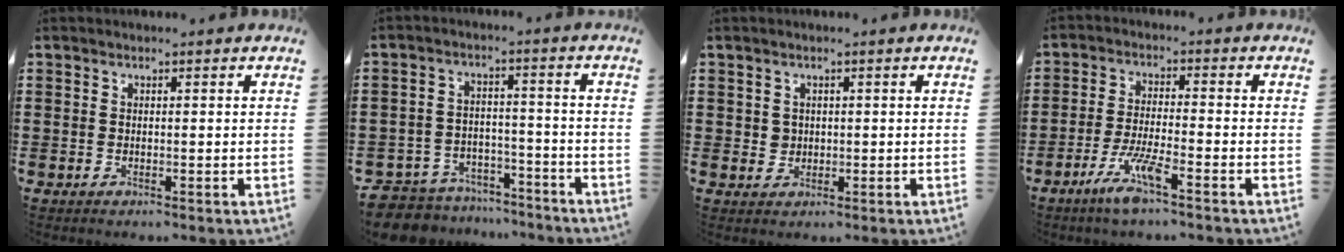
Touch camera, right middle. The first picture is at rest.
{"total": 6.7, "force": [-6.6, 1.3, 0.2], "torque": [-0.021, 0.015, -0.138]}
{"total": 1.7, "force": [0.4, 1.6, 0.4], "torque": [-0.014, 0.010, 0.006]}
{"total": 6.5, "force": [-4.2, 0.6, 5.0], "torque": [-0.106, -0.010, -0.079]}